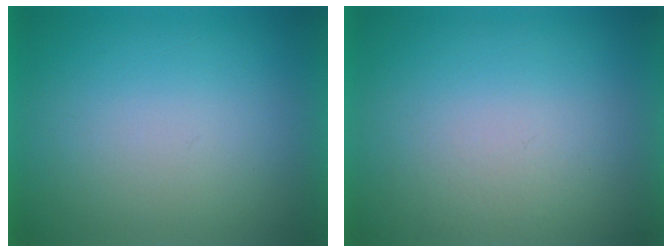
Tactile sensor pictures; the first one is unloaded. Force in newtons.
{"total": 2.0}